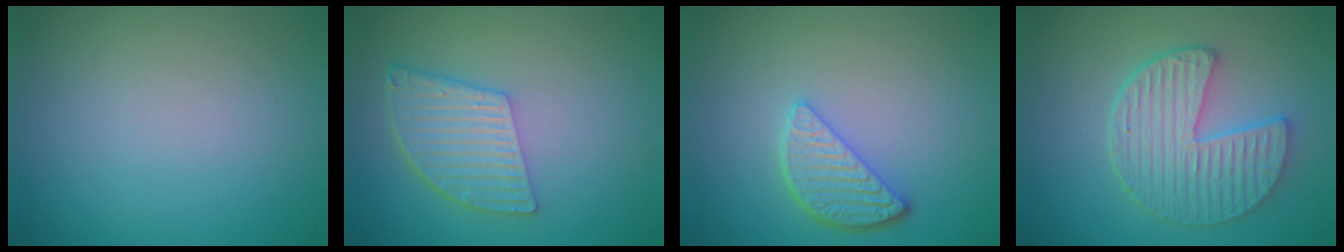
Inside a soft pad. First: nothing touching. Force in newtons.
{"total": 5.4, "press": 3.9, "slide": 3.7}
{"total": 3.4, "press": 2.9, "slide": 1.8}
{"total": 5.4, "press": 4.5, "slide": 3.0}